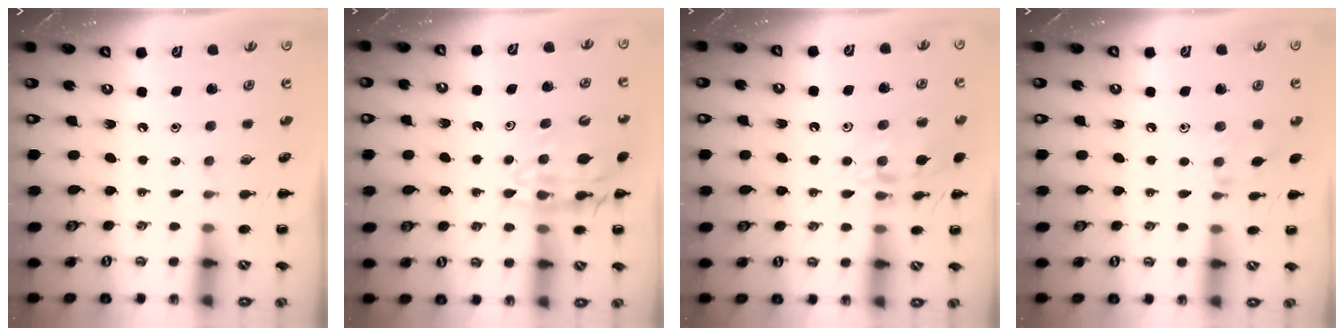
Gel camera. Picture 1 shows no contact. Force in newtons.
{"total": 13.4, "press": 13.1, "slide": 2.9}
{"total": 14.5, "press": 14.5, "slide": 0.8}
{"total": 6.9, "press": 6.7, "slide": 1.9}